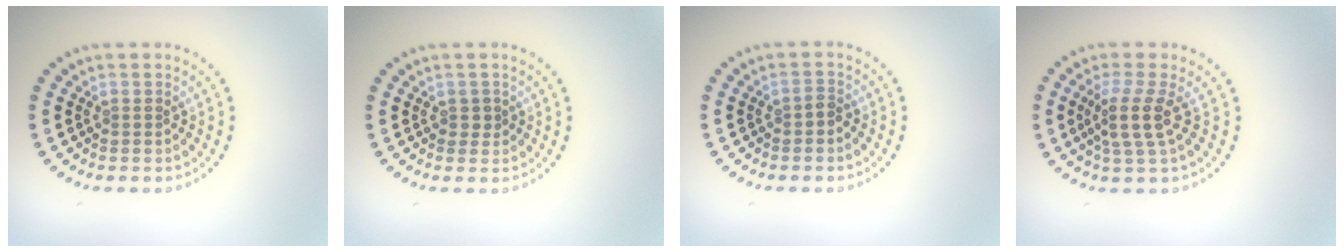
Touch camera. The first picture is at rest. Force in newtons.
{"total": 1.0, "press": 0.9, "slide": 0.3}
{"total": 0.9, "press": 0.7, "slide": 0.6}
{"total": 2.9, "press": 2.1, "slide": 2.0}